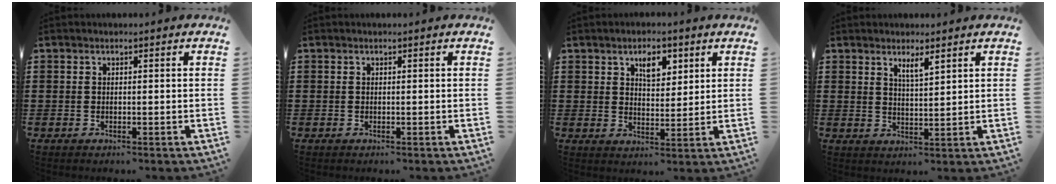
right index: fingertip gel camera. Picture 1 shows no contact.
{"total": 0.0}
{"total": 4.4, "force": [2.6, 2.0, 3.0], "torque": [-0.049, 0.003, 0.041]}
{"total": 2.8, "force": [2.0, 0.5, 1.9], "torque": [-0.032, -0.001, 0.032]}